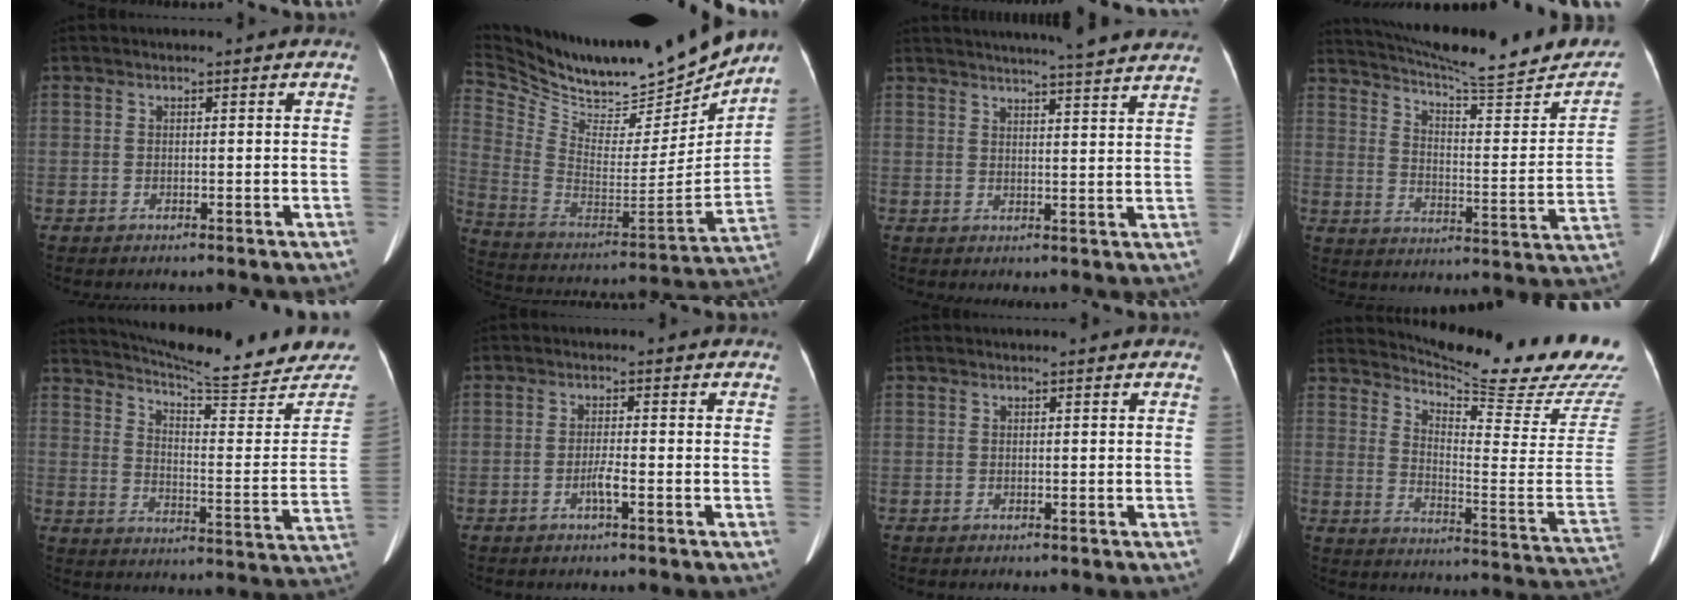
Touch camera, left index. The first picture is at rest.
{"total": 26.9, "force": [24.2, 6.4, 9.9], "torque": [-0.208, -0.049, 0.379]}
{"total": 18.2, "force": [16.7, -0.2, 7.3], "torque": [-0.112, -0.012, 0.203]}
{"total": 22.7, "force": [20.0, 2.2, 10.5], "torque": [-0.156, -0.033, 0.269]}
{"total": 22.3, "force": [20.8, 1.9, 7.7], "torque": [-0.111, -0.076, 0.265]}
{"total": 2.2, "force": [-1.1, 0.0, 1.9], "torque": [-0.037, -0.001, -0.022]}
{"total": 0.0}
{"total": 23.2, "force": [21.2, 0.6, 9.4], "torque": [-0.144, -0.123, 0.262]}